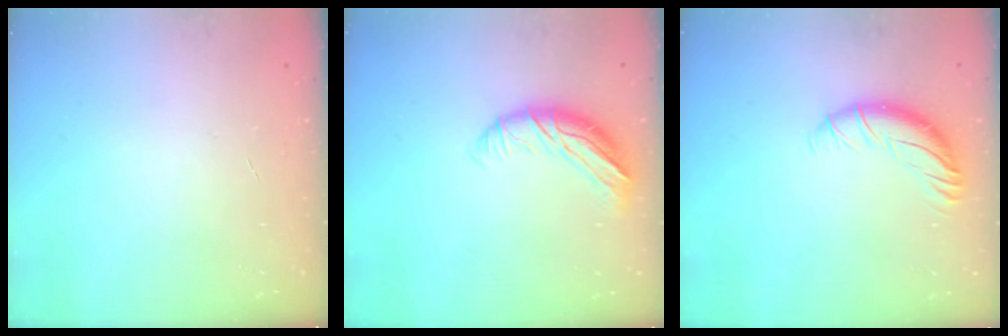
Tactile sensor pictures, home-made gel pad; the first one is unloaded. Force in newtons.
{"total": 10.4, "press": 10.2, "slide": 1.7}
{"total": 10.0, "press": 9.8, "slide": 2.1}